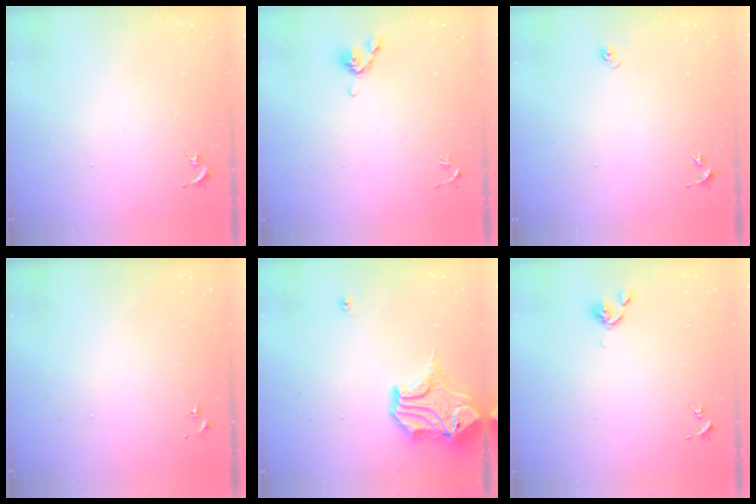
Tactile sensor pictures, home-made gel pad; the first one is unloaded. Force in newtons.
{"total": 6.5, "press": 6.4, "slide": 1.3}
{"total": 3.3, "press": 3.2, "slide": 0.8}
{"total": 0.0}
{"total": 18.1, "press": 17.9, "slide": 2.5}
{"total": 6.0, "press": 5.9, "slide": 0.8}